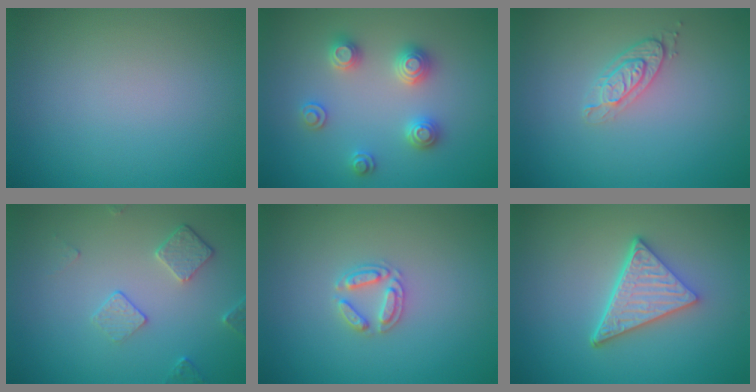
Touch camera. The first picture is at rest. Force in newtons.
{"total": 3.4, "press": 3.4, "slide": 0.5}
{"total": 2.1, "press": 1.8, "slide": 1.1}
{"total": 2.3, "press": 1.6, "slide": 1.6}
{"total": 2.2, "press": 2.2, "slide": 0.3}
{"total": 5.1, "press": 3.7, "slide": 3.4}